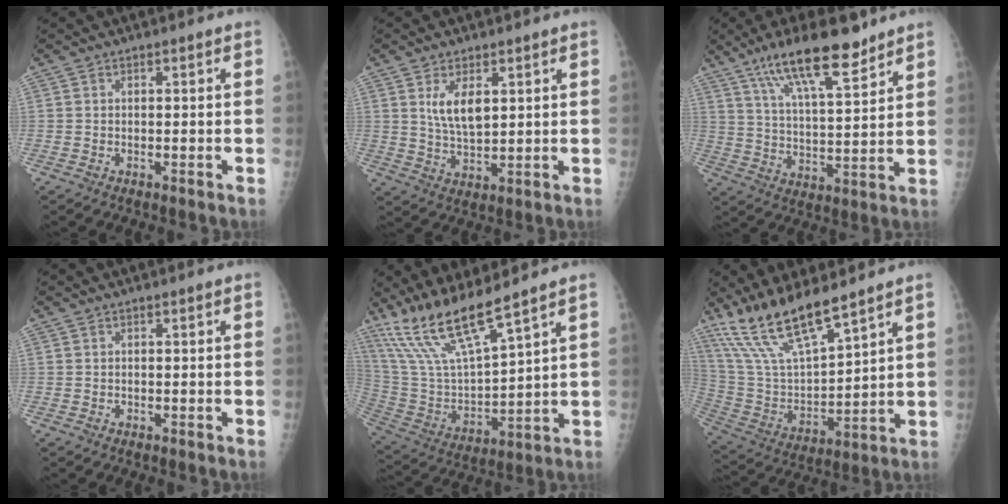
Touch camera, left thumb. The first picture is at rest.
{"total": 6.3, "force": [2.3, 2.9, 5.0], "torque": [-0.085, -0.018, 0.054]}
{"total": 15.0, "force": [10.4, 3.7, 10.2], "torque": [-0.161, -0.049, 0.187]}
{"total": 0.0}
{"total": 14.5, "force": [11.5, 1.5, 8.8], "torque": [-0.175, -0.059, 0.244]}
{"total": 15.8, "force": [12.3, 3.3, 9.3], "torque": [-0.171, -0.060, 0.255]}